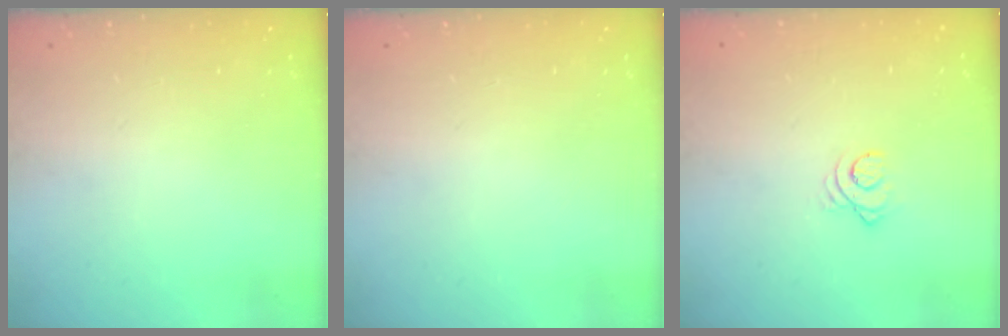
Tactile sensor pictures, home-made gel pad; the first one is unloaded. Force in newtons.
{"total": 0.0}
{"total": 2.6, "press": 2.6, "slide": 0.3}